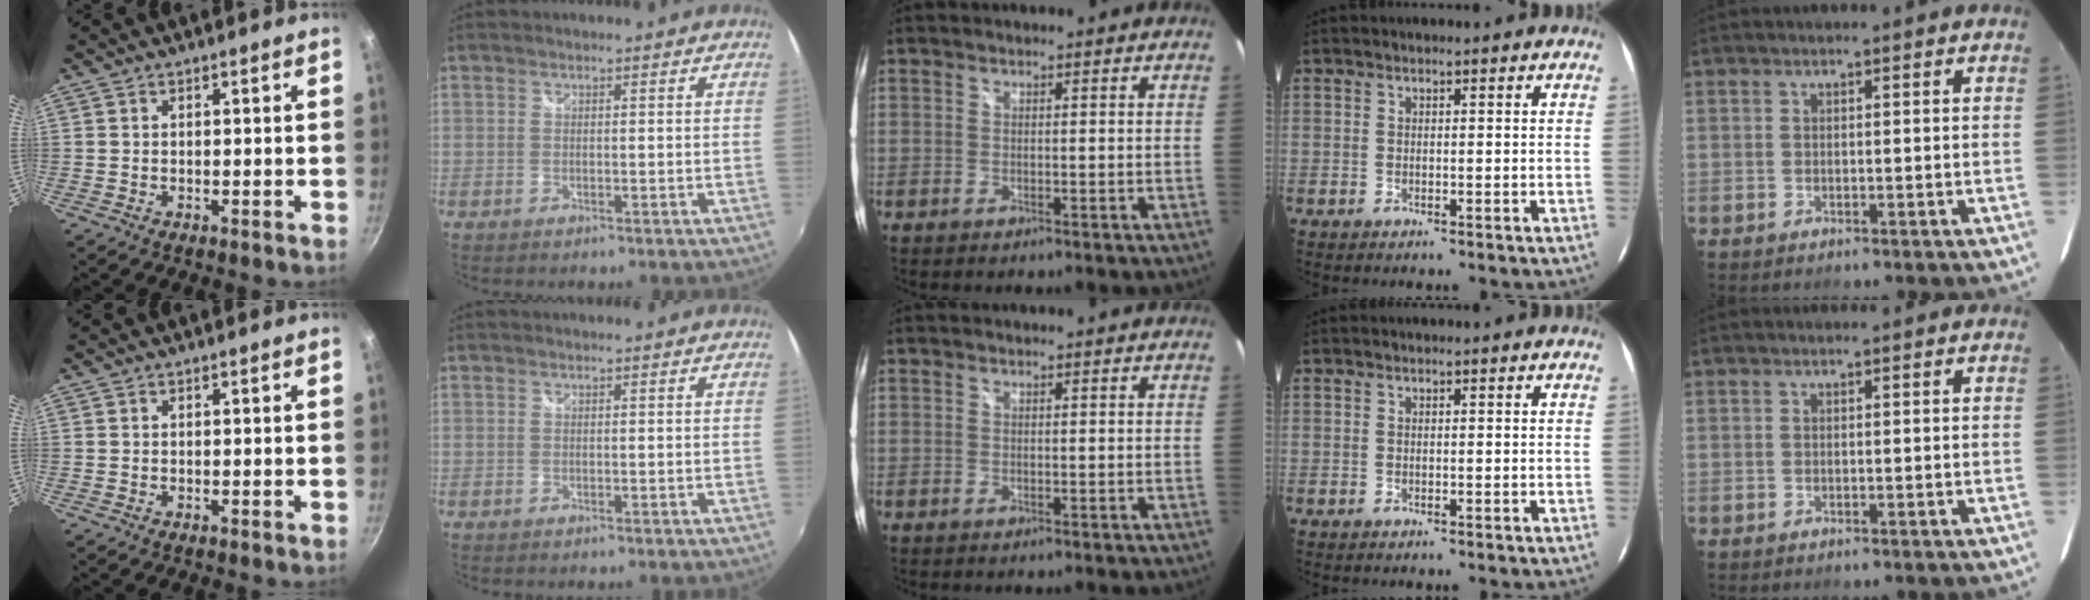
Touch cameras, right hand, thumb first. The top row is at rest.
{}